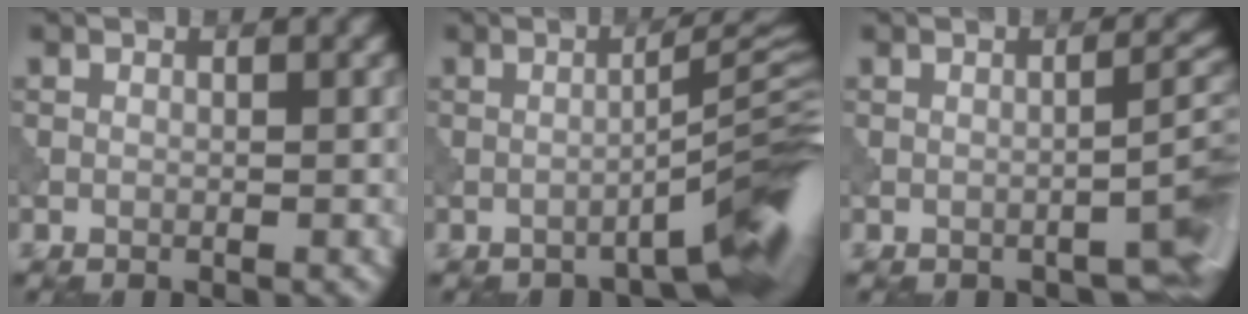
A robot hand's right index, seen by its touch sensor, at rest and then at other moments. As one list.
[{"total": 6.3, "force": [-3.6, 0.7, 5.2], "torque": [-0.060, 0.022, -0.060]}, {"total": 3.5, "force": [-2.2, 0.8, 2.6], "torque": [-0.026, 0.013, -0.035]}]